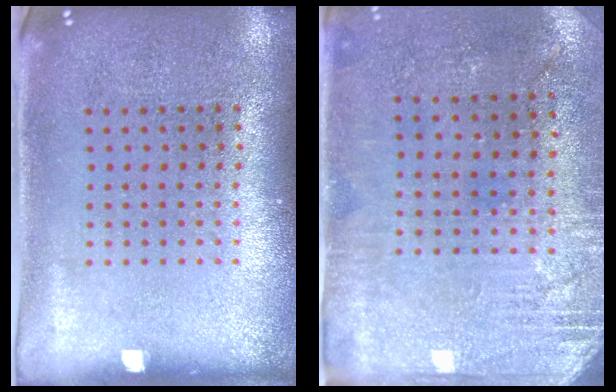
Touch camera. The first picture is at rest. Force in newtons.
{"total": 2.8, "press": 2.5, "slide": 1.3}